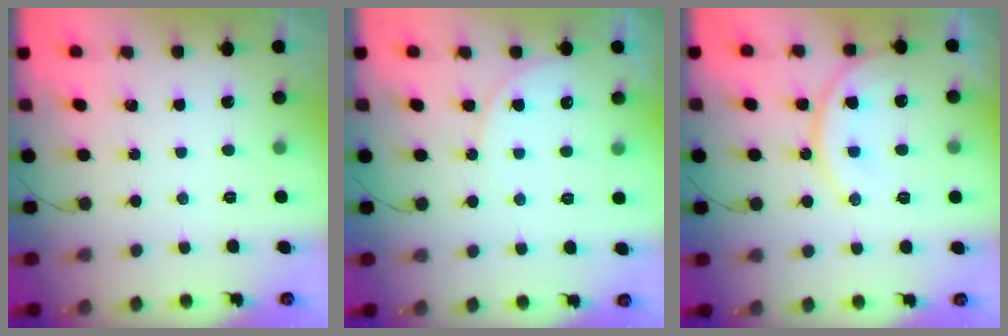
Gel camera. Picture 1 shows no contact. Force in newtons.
{"total": 6.7, "press": 6.7, "slide": 0.5}
{"total": 13.5, "press": 13.3, "slide": 1.8}